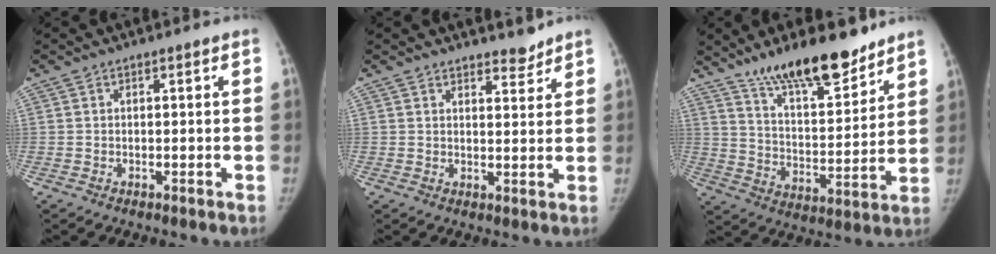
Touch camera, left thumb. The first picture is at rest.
{"total": 3.2, "force": [2.9, 1.0, 0.7], "torque": [0.009, -0.025, 0.044]}
{"total": 17.0, "force": [13.1, 5.1, 9.6], "torque": [-0.115, -0.084, 0.225]}